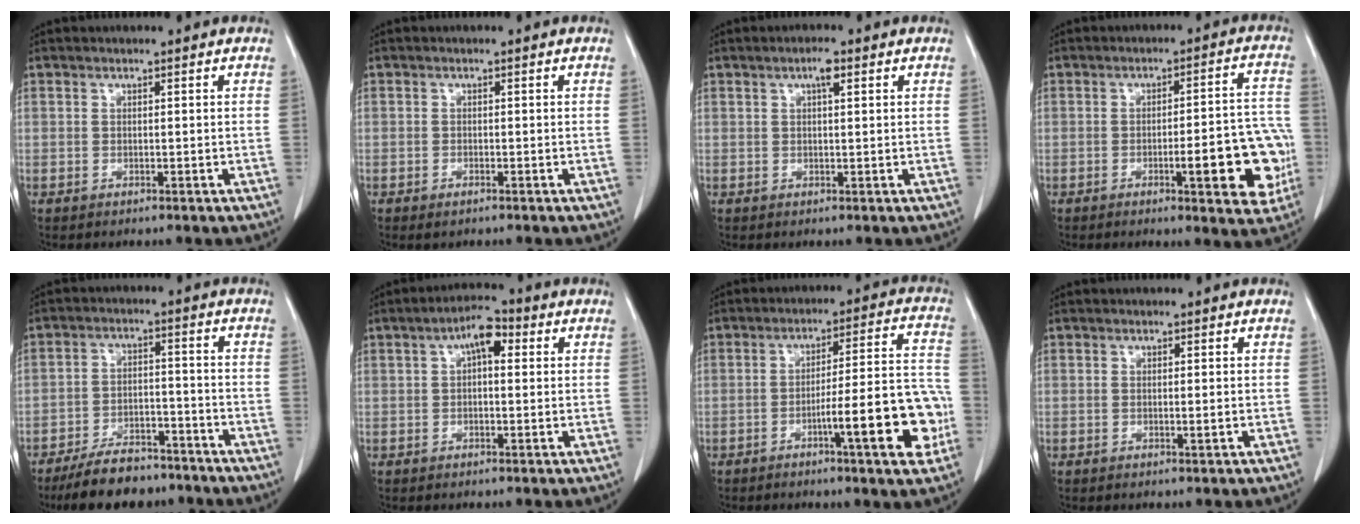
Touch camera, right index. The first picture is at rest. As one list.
[{"total": 1.0, "force": [-0.7, 0.5, 0.6], "torque": [-0.013, -0.001, -0.004]}, {"total": 2.1, "force": [1.0, 0.4, 1.8], "torque": [-0.035, 0.003, 0.014]}, {"total": 12.2, "force": [-3.4, 2.6, 11.4], "torque": [-0.123, 0.019, -0.040]}, {"total": 10.2, "force": [-8.6, 3.8, 3.9], "torque": [-0.060, -0.001, -0.143]}, {"total": 5.1, "force": [1.5, 2.1, 4.4], "torque": [-0.076, 0.023, 0.020]}, {"total": 13.4, "force": [-4.6, 1.5, 12.5], "torque": [-0.168, 0.018, -0.063]}, {"total": 0.7, "force": [-0.1, 0.0, 0.7], "torque": [-0.013, -0.004, -0.001]}]